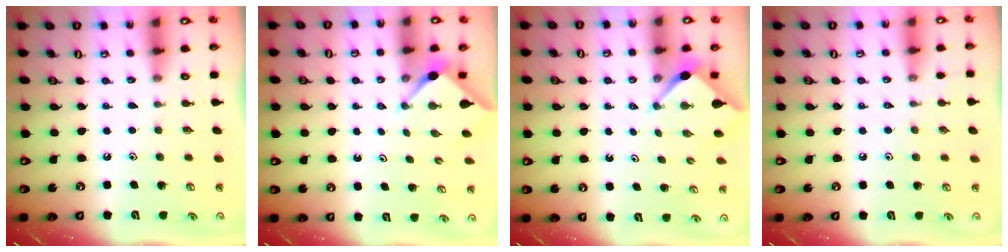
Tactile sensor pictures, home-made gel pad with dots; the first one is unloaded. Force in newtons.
{"total": 3.0, "press": 3.0, "slide": 0.3}
{"total": 2.6, "press": 2.6, "slide": 0.3}
{"total": 2.4, "press": 2.4, "slide": 0.4}